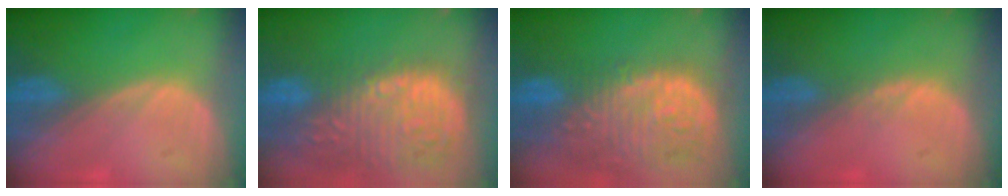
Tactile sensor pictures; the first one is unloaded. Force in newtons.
{"total": 15.5, "press": 12.6, "slide": 9.0}
{"total": 14.5, "press": 11.9, "slide": 8.2}
{"total": 0.8, "press": 0.8, "slide": 0.3}